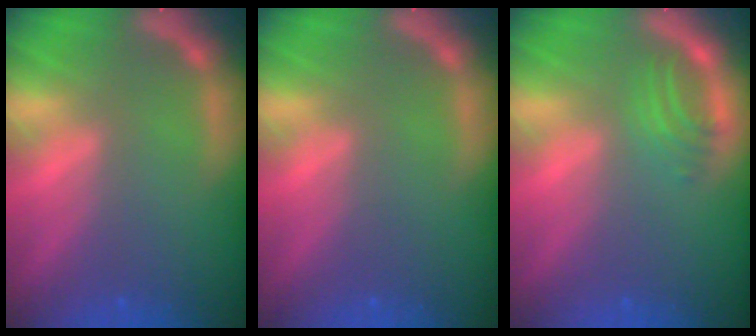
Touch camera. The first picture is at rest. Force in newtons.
{"total": 0.0}
{"total": 2.5}